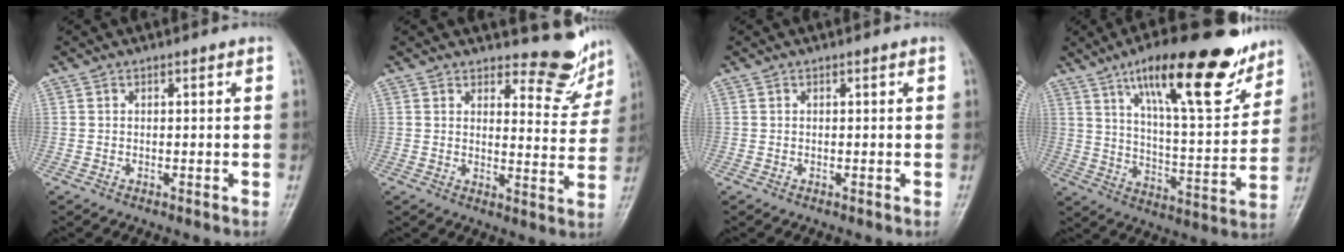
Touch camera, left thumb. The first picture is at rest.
{"total": 8.2, "force": [7.6, 2.7, 1.7], "torque": [0.007, -0.075, 0.089]}
{"total": 0.0}
{"total": 22.8, "force": [14.2, 6.5, 16.6], "torque": [-0.218, -0.057, 0.226]}